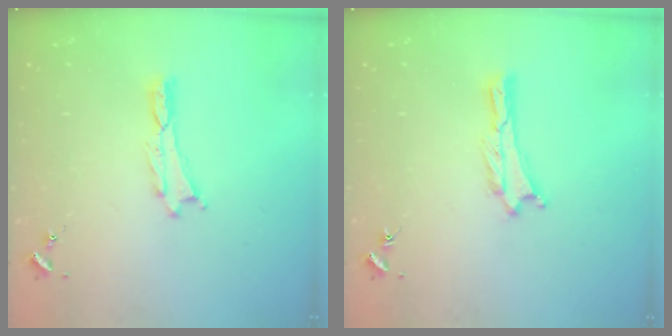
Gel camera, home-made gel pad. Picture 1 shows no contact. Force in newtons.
{"total": 0.0}